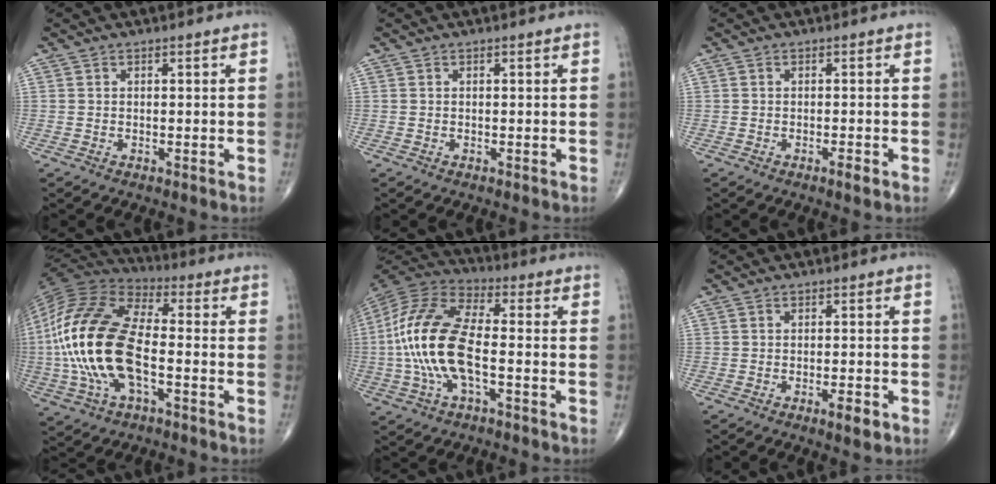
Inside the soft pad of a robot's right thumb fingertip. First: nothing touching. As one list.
[{"total": 0.0}, {"total": 1.5, "force": [-0.9, 0.2, 1.2], "torque": [-0.018, -0.003, -0.018]}, {"total": 22.6, "force": [-3.5, 11.0, 19.5], "torque": [-0.423, 0.017, -0.067]}, {"total": 17.2, "force": [-2.5, 7.3, 15.4], "torque": [-0.329, 0.032, -0.049]}, {"total": 3.1, "force": [-1.7, 0.8, 2.5], "torque": [-0.034, -0.001, -0.026]}]